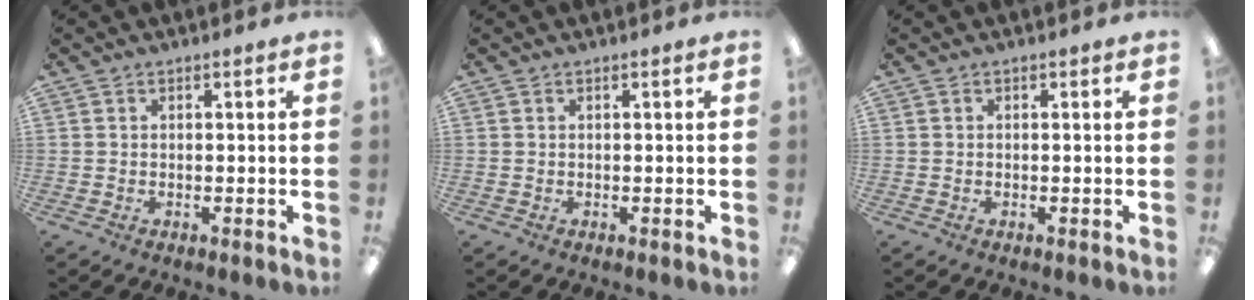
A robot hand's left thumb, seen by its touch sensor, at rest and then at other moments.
{"total": 0.6, "force": [0.0, -0.1, 0.6], "torque": [-0.008, -0.002, 0.001]}
{"total": 0.0}